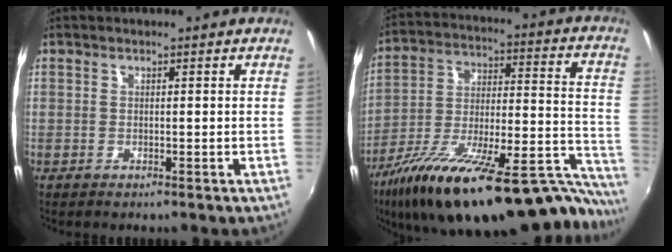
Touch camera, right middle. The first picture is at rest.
{"total": 33.2, "force": [-24.6, 8.9, 20.5], "torque": [-0.283, -0.025, -0.362]}